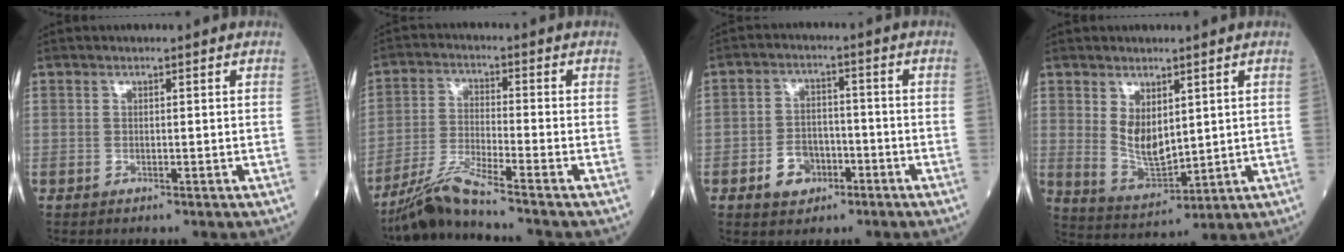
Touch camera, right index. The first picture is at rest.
{"total": 6.9, "force": [-6.0, -1.4, 3.3], "torque": [-0.071, -0.027, -0.119]}
{"total": 5.6, "force": [-2.5, 4.0, 2.8], "torque": [-0.053, 0.012, -0.035]}
{"total": 6.8, "force": [2.2, 3.3, 5.5], "torque": [-0.108, -0.009, 0.057]}